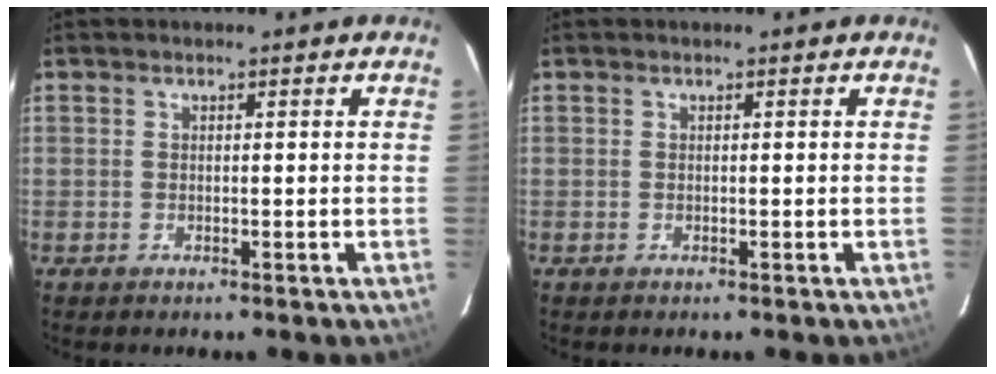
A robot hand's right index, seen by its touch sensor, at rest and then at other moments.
{"total": 0.0}